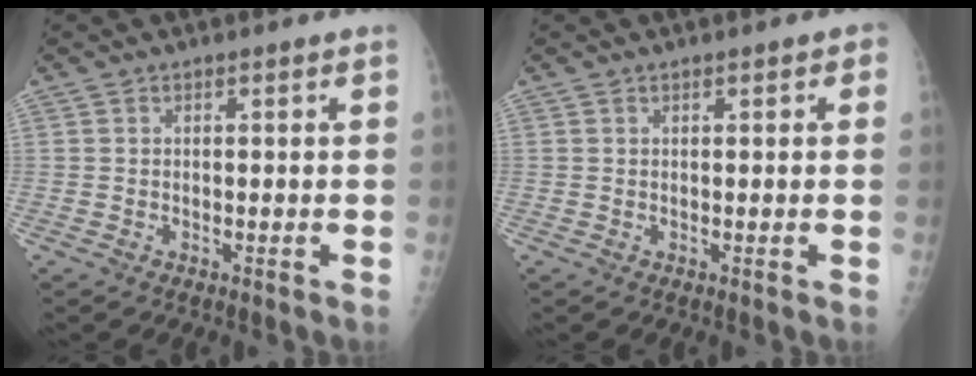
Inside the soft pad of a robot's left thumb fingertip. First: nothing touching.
{"total": 1.1, "force": [0.5, 0.6, 0.8], "torque": [-0.005, 0.001, 0.004]}